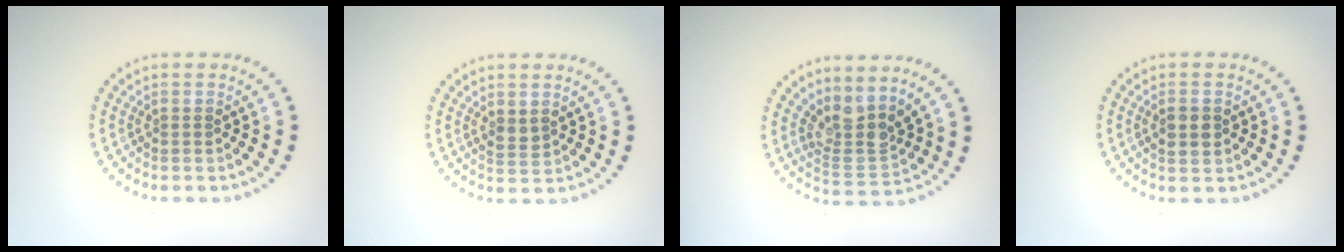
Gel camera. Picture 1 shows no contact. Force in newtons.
{"total": 1.1, "press": 1.1, "slide": 0.4}
{"total": 3.6, "press": 2.7, "slide": 2.4}
{"total": 2.0, "press": 2.0, "slide": 0.1}